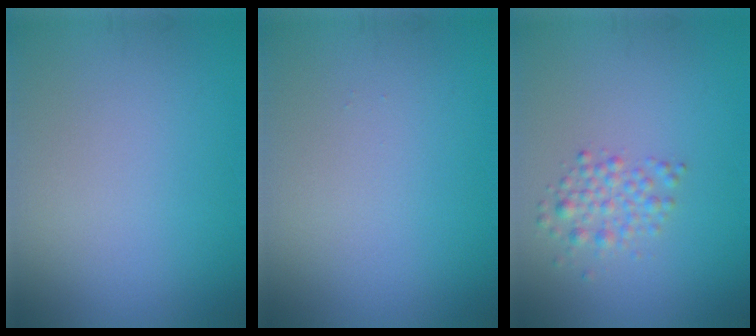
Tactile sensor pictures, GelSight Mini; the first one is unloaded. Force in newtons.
{"total": 0.0}
{"total": 2.1, "press": 2.1, "slide": 0.0}